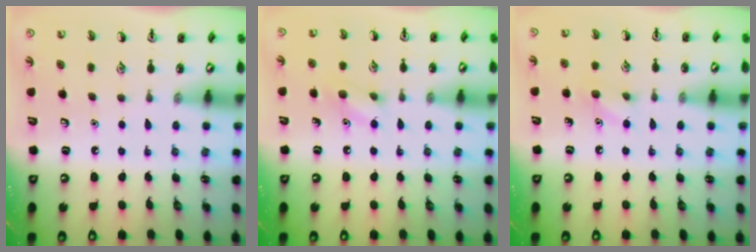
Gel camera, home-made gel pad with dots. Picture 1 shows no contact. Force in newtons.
{"total": 7.3, "press": 7.1, "slide": 1.4}
{"total": 6.6, "press": 6.4, "slide": 1.9}